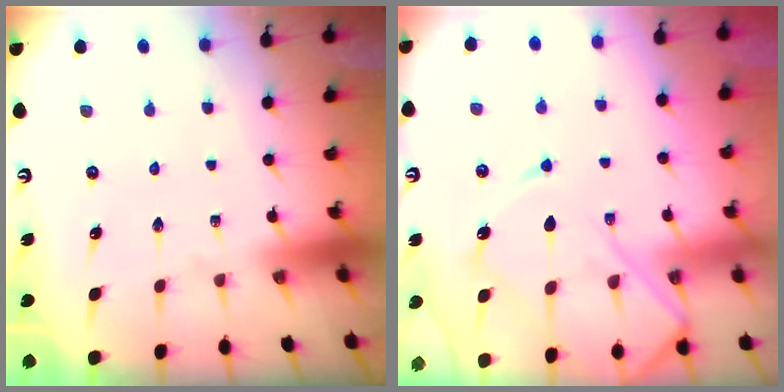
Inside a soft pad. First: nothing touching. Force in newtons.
{"total": 13.8, "press": 13.7, "slide": 1.3}